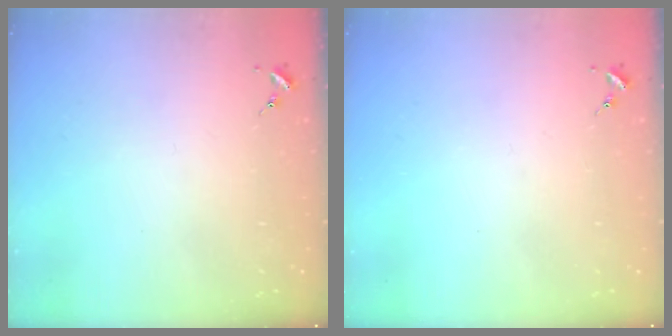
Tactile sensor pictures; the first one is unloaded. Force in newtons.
{"total": 0.0}